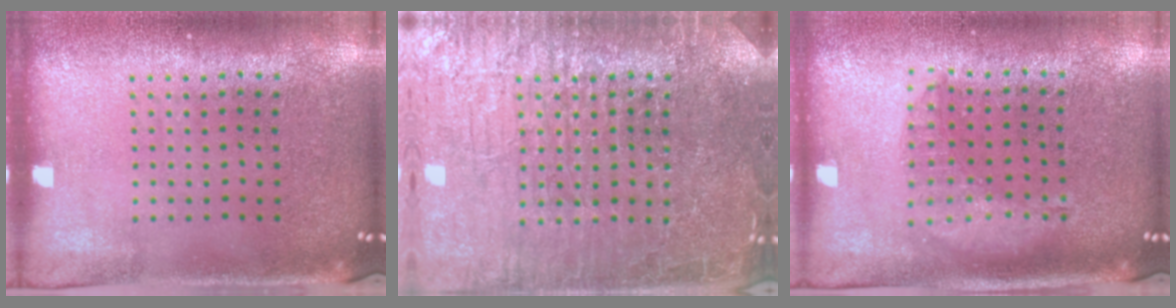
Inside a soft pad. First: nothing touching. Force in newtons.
{"total": 7.1, "press": 7.1, "slide": 0.9}
{"total": 1.4, "press": 1.3, "slide": 0.4}